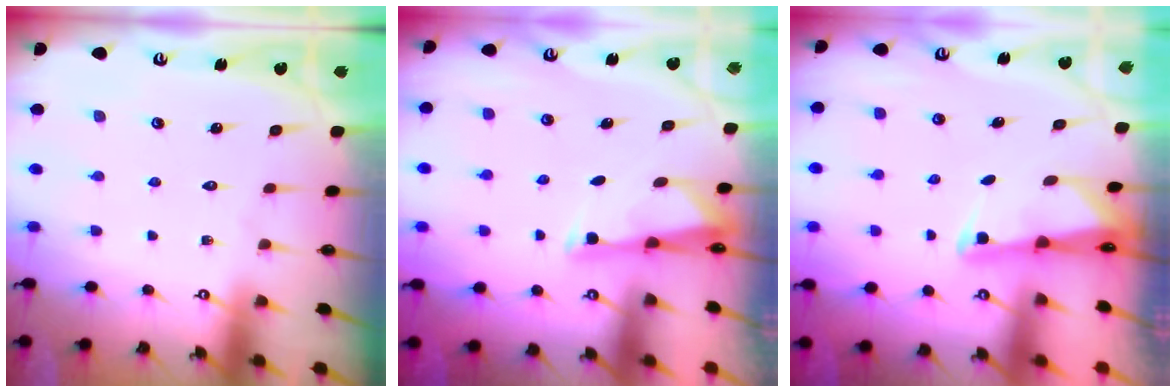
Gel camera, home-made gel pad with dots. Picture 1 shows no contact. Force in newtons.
{"total": 2.9, "press": 2.8, "slide": 0.6}
{"total": 1.9, "press": 1.9, "slide": 0.4}